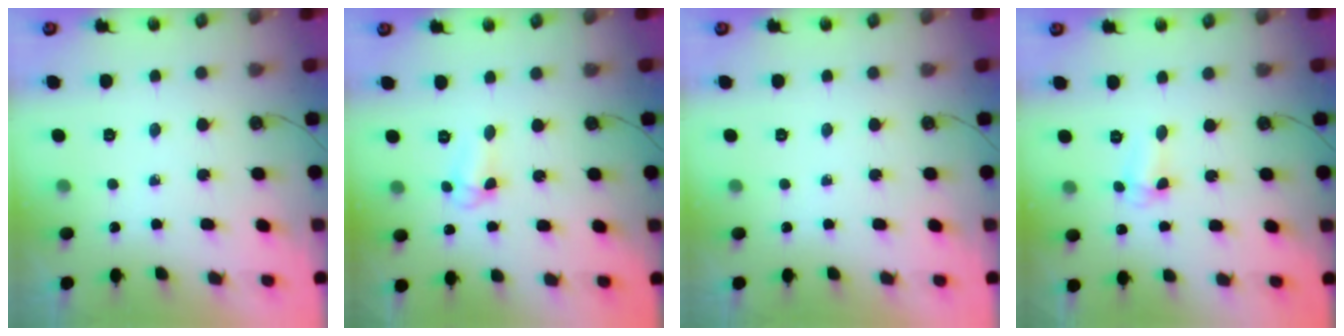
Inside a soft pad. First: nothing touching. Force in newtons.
{"total": 4.6, "press": 4.6, "slide": 0.4}
{"total": 0.0}
{"total": 3.0, "press": 2.9, "slide": 0.5}